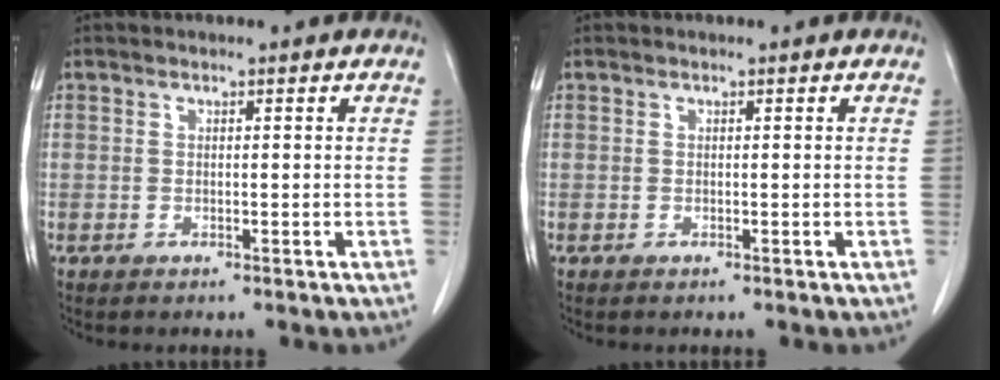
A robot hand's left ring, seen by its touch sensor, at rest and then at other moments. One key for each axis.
{"total": 0.0}